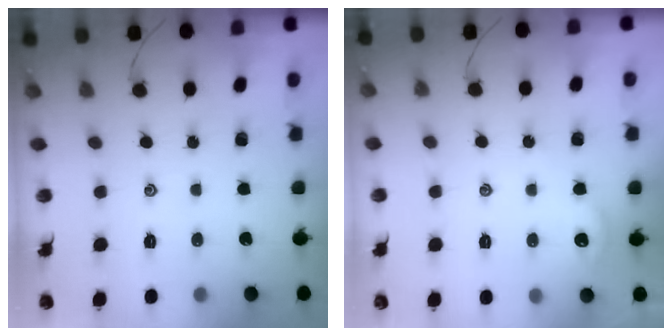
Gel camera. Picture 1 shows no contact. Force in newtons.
{"total": 2.2, "press": 2.2, "slide": 0.4}